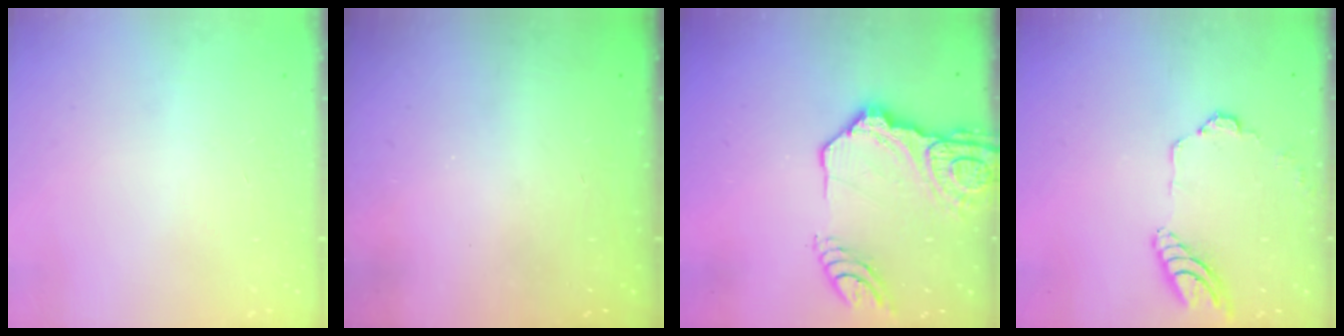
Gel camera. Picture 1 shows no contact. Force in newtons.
{"total": 0.0}
{"total": 17.7, "press": 17.5, "slide": 2.2}
{"total": 11.5, "press": 11.4, "slide": 1.6}